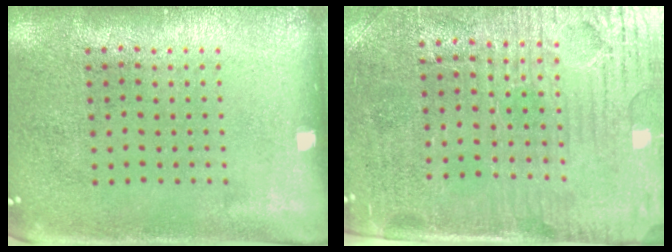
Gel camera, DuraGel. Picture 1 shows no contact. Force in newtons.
{"total": 3.8, "press": 3.6, "slide": 1.3}